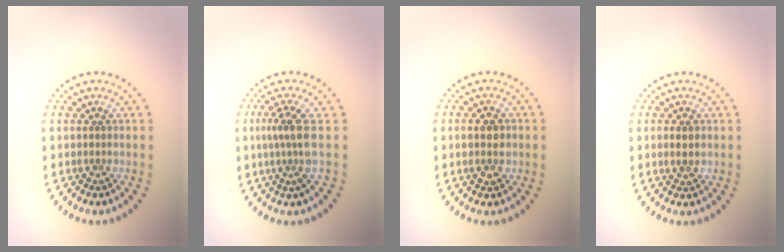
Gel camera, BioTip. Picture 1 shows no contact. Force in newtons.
{"total": 2.9, "press": 2.1, "slide": 2.0}
{"total": 3.0, "press": 3.0, "slide": 0.2}
{"total": 1.0, "press": 0.9, "slide": 0.3}